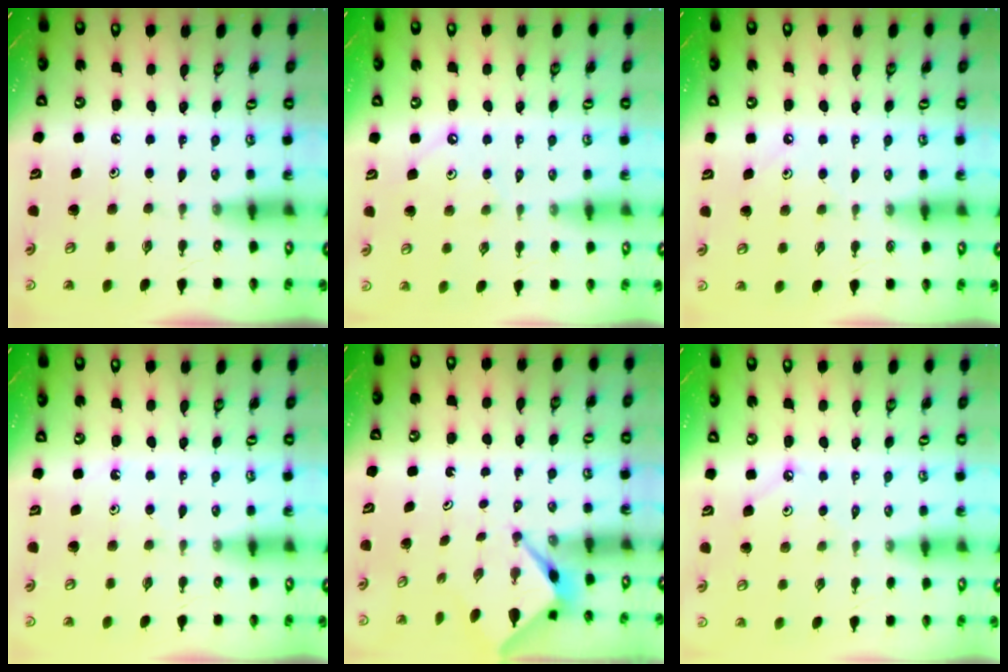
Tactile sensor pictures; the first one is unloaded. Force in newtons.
{"total": 2.5, "press": 2.5, "slide": 0.5}
{"total": 3.0, "press": 3.0, "slide": 0.4}
{"total": 3.6, "press": 3.6, "slide": 0.6}
{"total": 2.7, "press": 2.7, "slide": 0.1}
{"total": 3.1, "press": 3.1, "slide": 0.1}